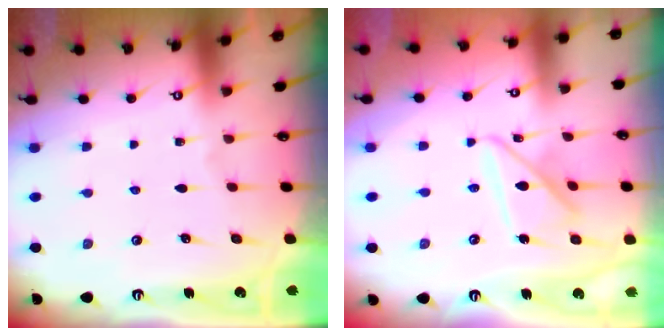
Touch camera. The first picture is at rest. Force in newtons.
{"total": 13.3, "press": 13.3, "slide": 1.2}